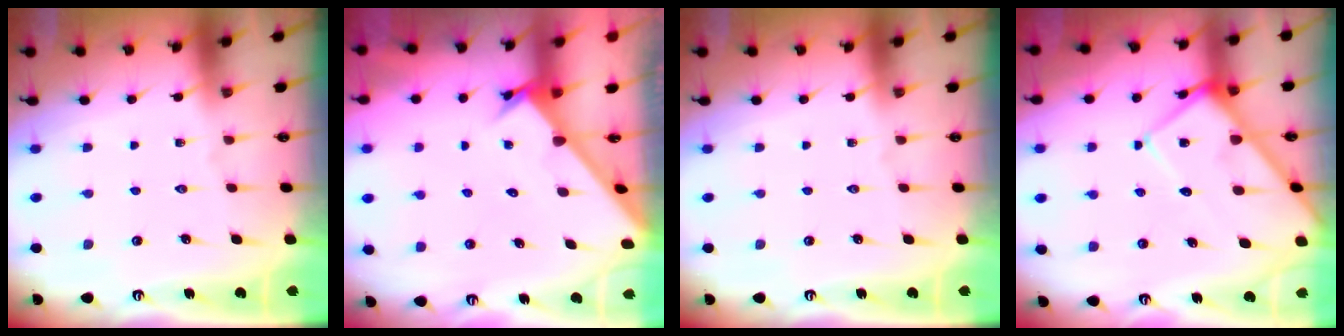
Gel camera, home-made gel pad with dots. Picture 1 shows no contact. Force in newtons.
{"total": 2.7, "press": 2.7, "slide": 0.2}
{"total": 0.0}
{"total": 9.3, "press": 9.2, "slide": 1.0}